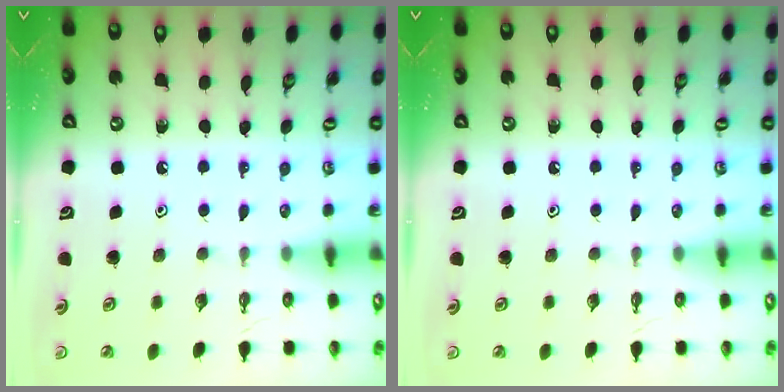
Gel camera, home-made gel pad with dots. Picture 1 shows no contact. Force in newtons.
{"total": 0.0}